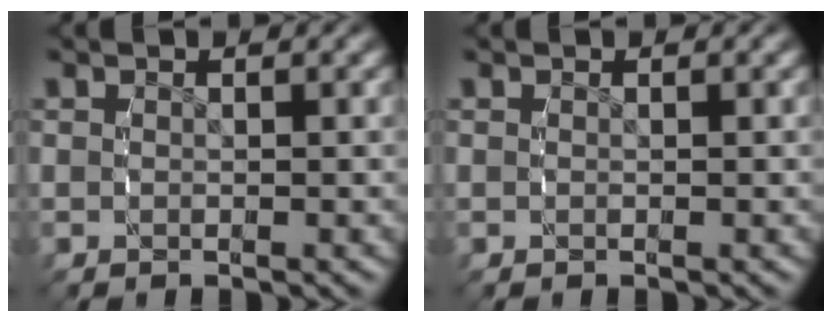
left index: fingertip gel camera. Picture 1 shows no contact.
{"total": 0.0}